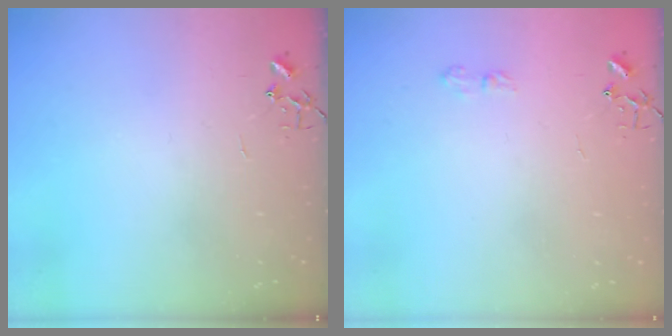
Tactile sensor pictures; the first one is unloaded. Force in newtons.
{"total": 6.4, "press": 6.4, "slide": 0.9}